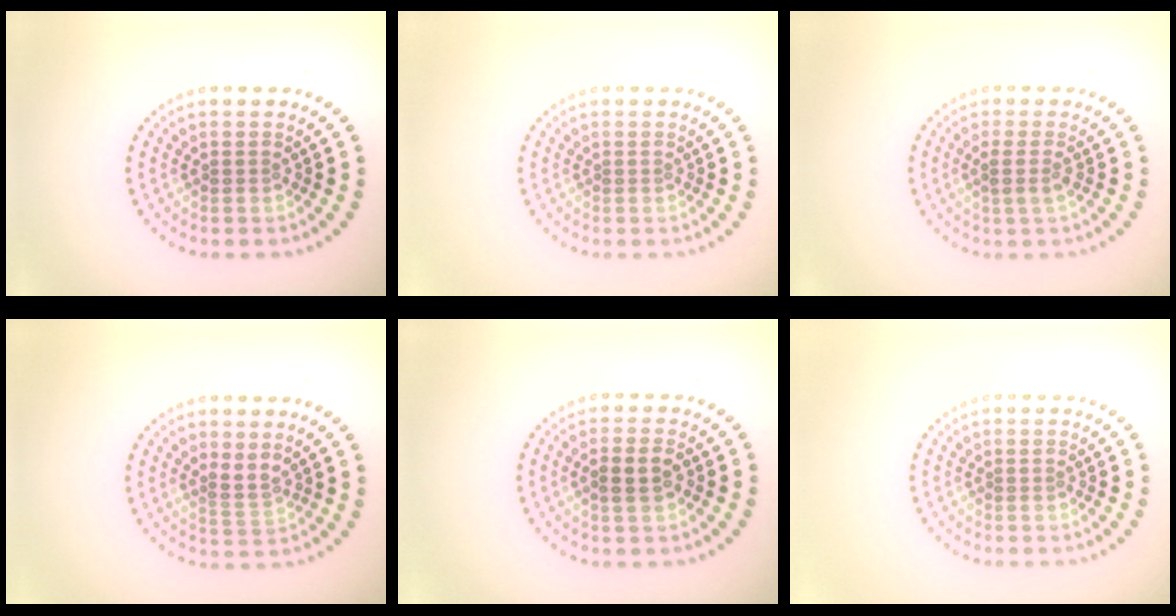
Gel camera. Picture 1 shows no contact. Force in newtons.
{"total": 0.0}
{"total": 1.5, "press": 1.2, "slide": 0.9}
{"total": 1.7, "press": 1.1, "slide": 1.3}
{"total": 2.3, "press": 2.2, "slide": 0.6}
{"total": 0.0}